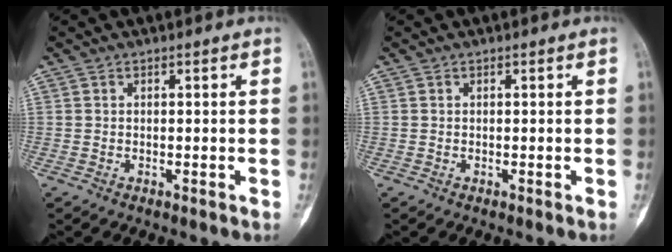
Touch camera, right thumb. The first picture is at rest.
{"total": 0.0}